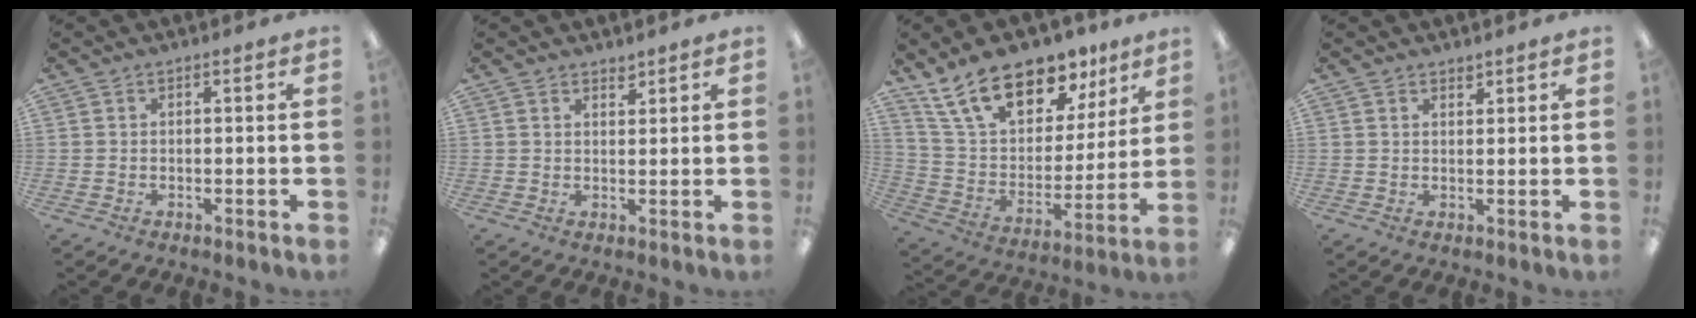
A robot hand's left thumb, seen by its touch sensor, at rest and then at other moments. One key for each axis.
{"total": 1.9, "fx": 1.8, "fy": 0.7, "fz": 0.2, "tx": 0.002, "ty": -0.008, "tz": 0.032}
{"total": 20.0, "fx": 14.2, "fy": 10.2, "fz": 9.7, "tx": -0.173, "ty": -0.086, "tz": 0.256}
{"total": 1.4, "fx": 1.3, "fy": 0.6, "fz": 0.1, "tx": 0.006, "ty": -0.005, "tz": 0.024}